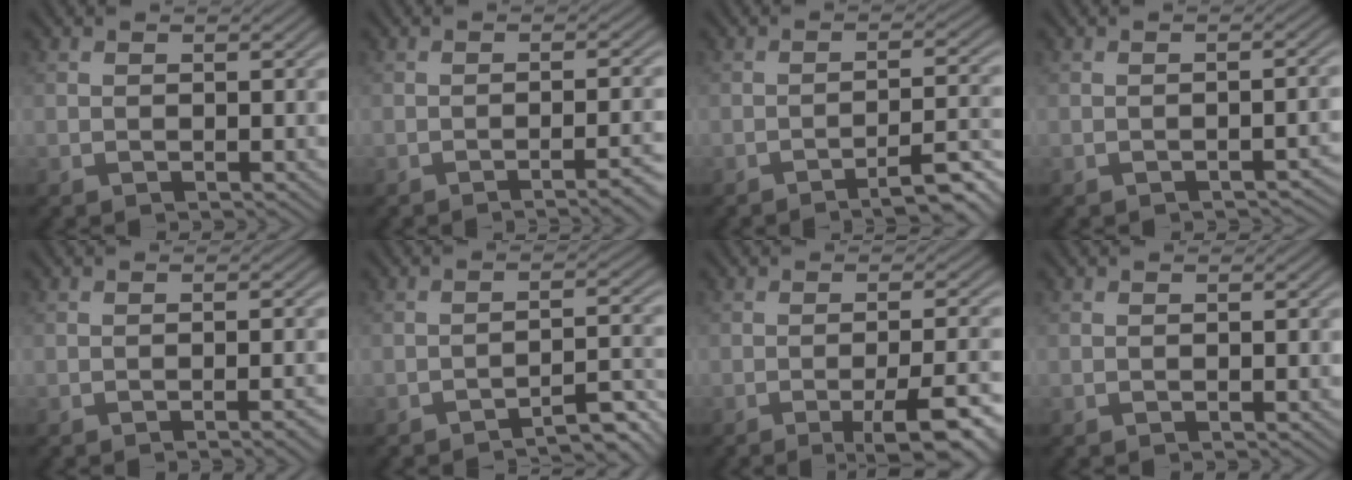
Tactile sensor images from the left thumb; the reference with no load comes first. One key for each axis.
{"total": 3.9, "fx": -2.2, "fy": 0.8, "fz": 3.2, "tx": -0.037, "ty": 0.011, "tz": -0.040}
{"total": 5.5, "fx": -3.8, "fy": 0.7, "fz": 3.9, "tx": -0.051, "ty": 0.012, "tz": -0.063}
{"total": 1.7, "fx": -1.2, "fy": 0.4, "fz": 1.1, "tx": -0.013, "ty": 0.003, "tz": -0.015}
{"total": 2.2, "fx": -1.0, "fy": 0.5, "fz": 1.9, "tx": -0.019, "ty": 0.005, "tz": -0.019}
{"total": 4.2, "fx": -3.5, "fy": 0.5, "fz": 2.3, "tx": -0.026, "ty": 0.016, "tz": -0.055}
{"total": 7.5, "fx": -3.7, "fy": 1.4, "fz": 6.4, "tx": -0.097, "ty": 0.000, "tz": -0.053}
{"total": 0.0}